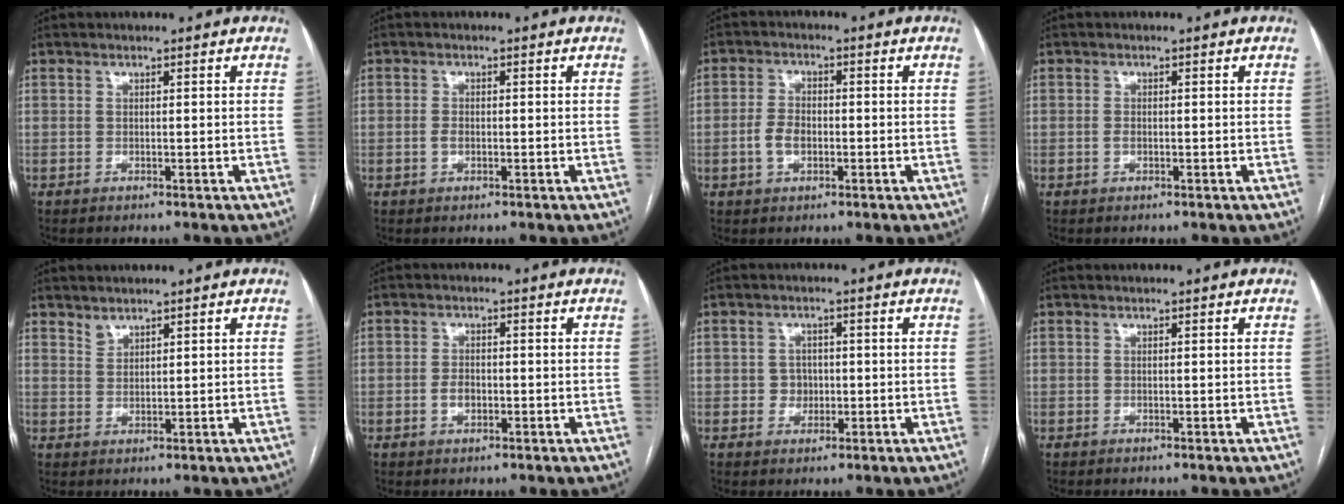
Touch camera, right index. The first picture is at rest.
{"total": 1.5, "force": [-0.4, 0.9, 1.2], "torque": [-0.024, 0.002, -0.007]}
{"total": 4.2, "force": [-1.1, 2.6, 3.1], "torque": [-0.068, 0.008, -0.020]}
{"total": 1.0, "force": [-0.3, 0.5, 0.8], "torque": [-0.018, 0.001, -0.006]}
{"total": 1.6, "force": [1.5, 0.5, 0.2], "torque": [0.001, -0.002, 0.030]}
{"total": 2.7, "force": [-0.8, 1.6, 2.0], "torque": [-0.040, 0.003, -0.013]}
{"total": 2.8, "force": [-0.4, 2.5, 1.0], "torque": [-0.008, 0.006, -0.003]}
{"total": 0.0}